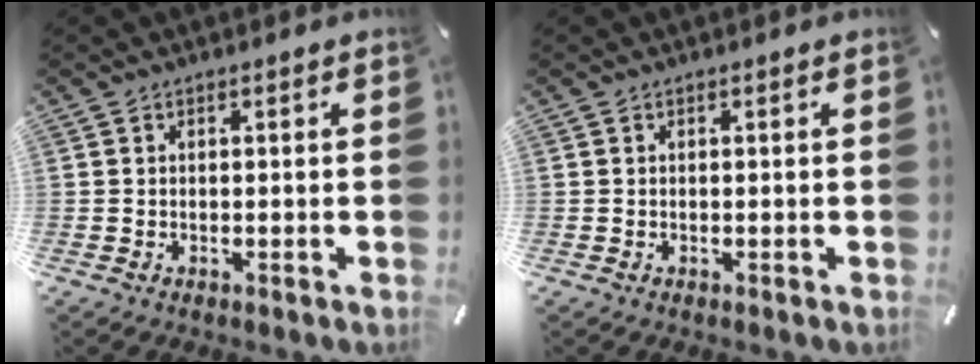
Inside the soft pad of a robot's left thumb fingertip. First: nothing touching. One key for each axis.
{"total": 0.0}